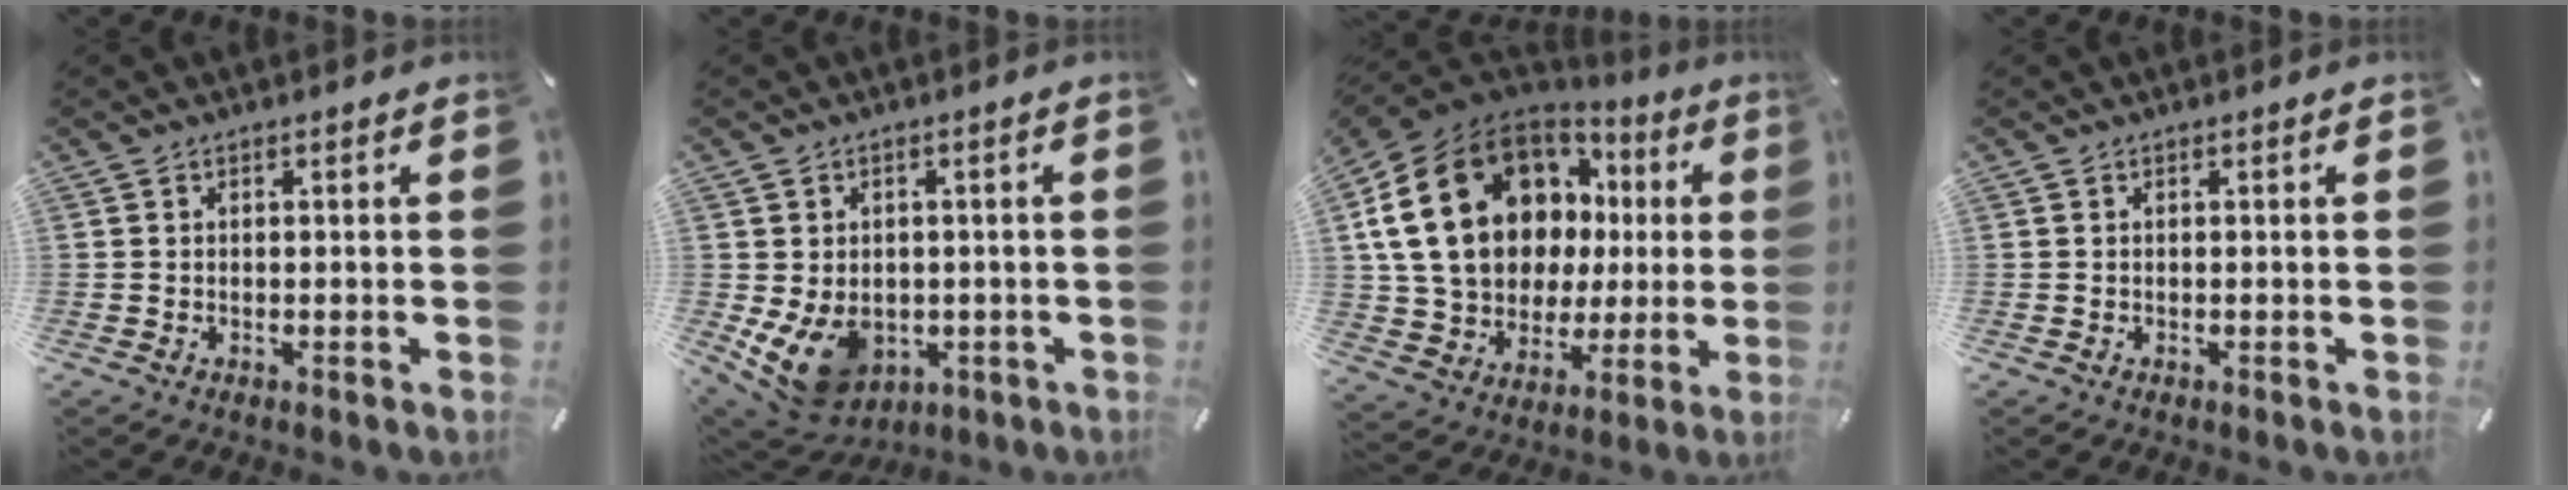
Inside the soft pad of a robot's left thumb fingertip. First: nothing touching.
{"total": 10.1, "force": [-2.7, 8.1, 5.4], "torque": [-0.111, -0.001, -0.047]}
{"total": 24.4, "force": [5.9, 18.4, 15.0], "torque": [-0.296, -0.022, 0.124]}
{"total": 0.0}